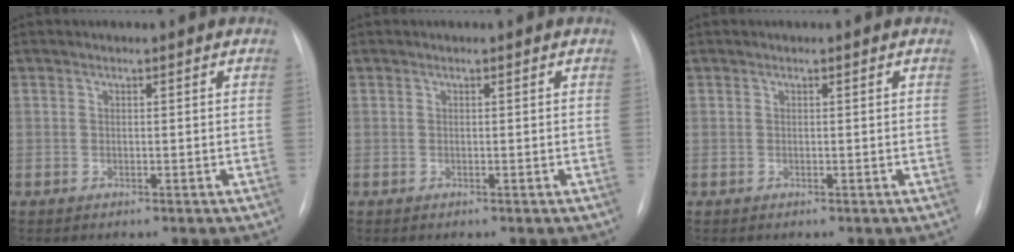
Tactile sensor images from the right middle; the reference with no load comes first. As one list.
[{"total": 0.0}, {"total": 0.0}]